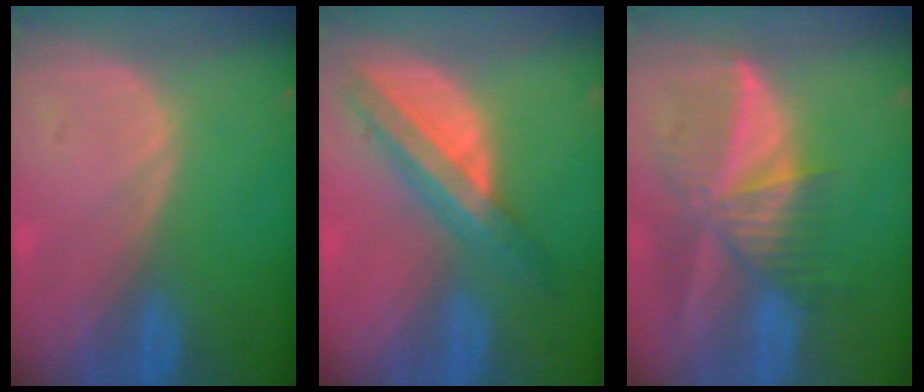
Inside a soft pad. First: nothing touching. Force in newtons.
{"total": 8.1, "press": 6.8, "slide": 4.3}
{"total": 9.5, "press": 8.3, "slide": 4.6}